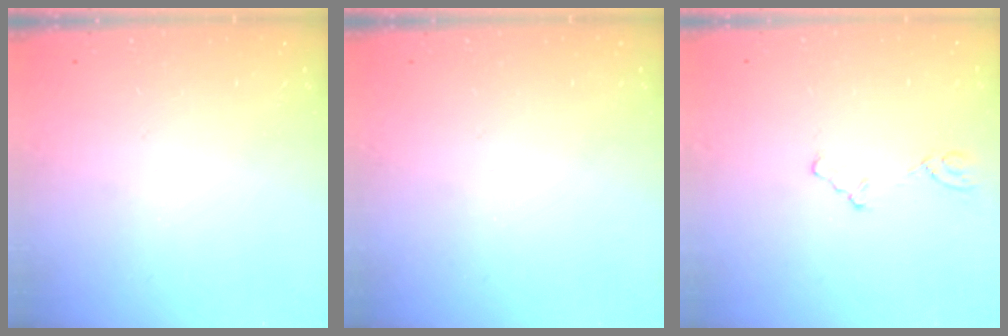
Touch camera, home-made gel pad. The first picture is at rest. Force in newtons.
{"total": 0.0}
{"total": 1.5, "press": 1.5, "slide": 0.3}